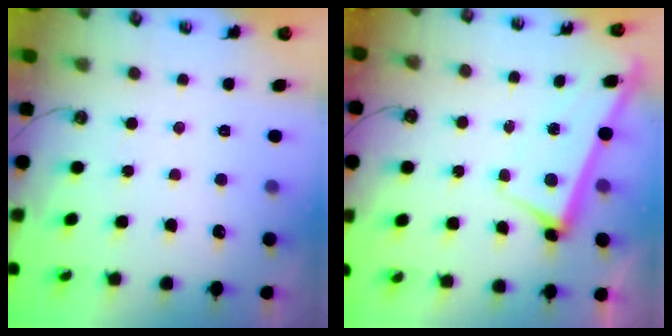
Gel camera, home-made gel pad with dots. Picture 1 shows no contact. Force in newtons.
{"total": 2.8, "press": 2.7, "slide": 0.4}